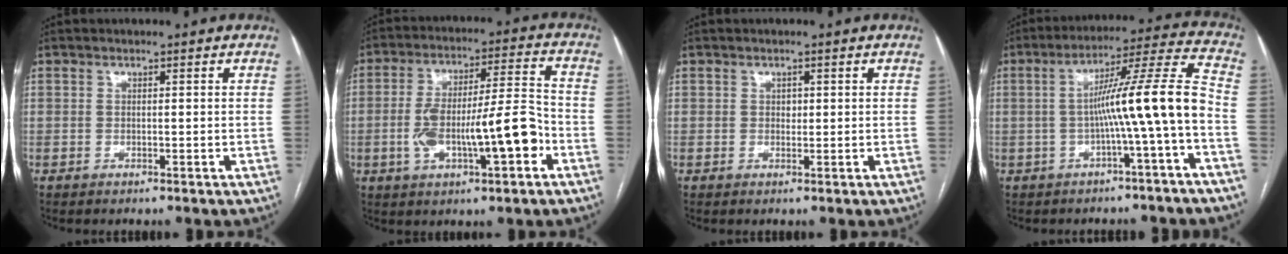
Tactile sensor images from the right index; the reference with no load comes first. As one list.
[{"total": 14.1, "force": [-3.9, 2.6, 13.3], "torque": [-0.231, 0.023, -0.057]}, {"total": 1.0, "force": [0.2, 0.8, 0.6], "torque": [-0.007, 0.001, 0.003]}, {"total": 11.5, "force": [-2.6, -1.4, 11.1], "torque": [-0.172, 0.025, -0.042]}]